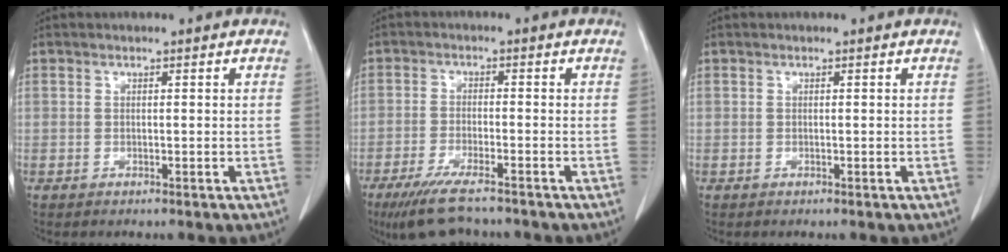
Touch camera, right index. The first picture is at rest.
{"total": 8.2, "force": [-6.5, 1.3, 4.9], "torque": [-0.088, -0.021, -0.108]}
{"total": 0.0}